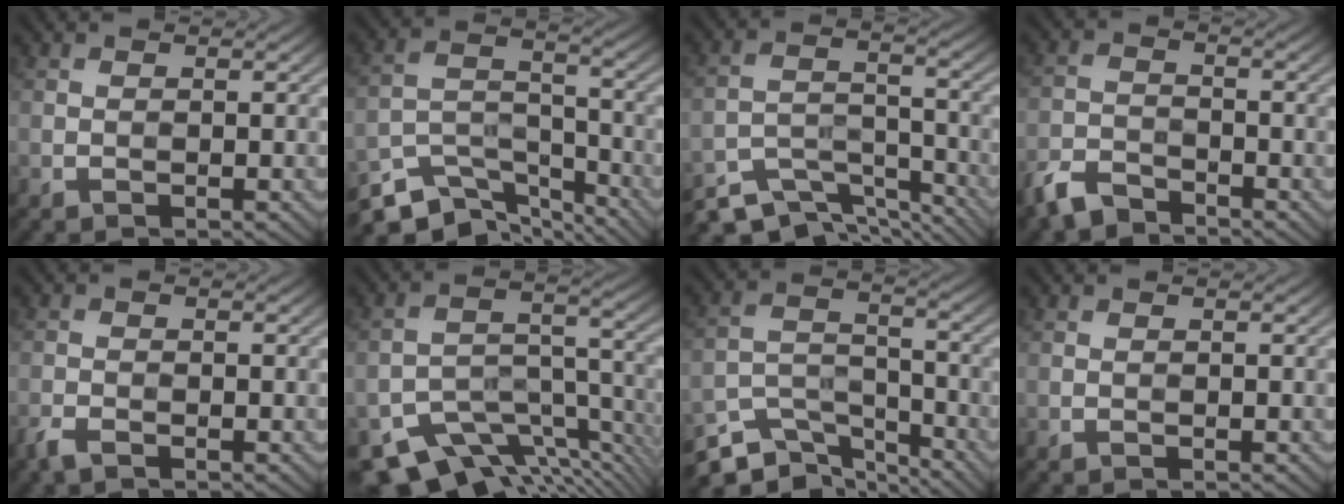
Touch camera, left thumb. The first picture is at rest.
{"total": 10.2, "force": [-8.4, 4.0, 4.2], "torque": [-0.090, -0.010, -0.153]}
{"total": 9.4, "force": [-8.0, 3.1, 3.6], "torque": [-0.075, -0.008, -0.142]}
{"total": 5.2, "force": [-4.3, 2.0, 2.0], "torque": [-0.041, -0.007, -0.099]}
{"total": 1.8, "force": [-1.4, 0.5, 1.0], "torque": [-0.028, -0.004, -0.034]}
{"total": 11.3, "force": [-8.5, 4.7, 5.7], "torque": [-0.101, -0.022, -0.131]}
{"total": 8.9, "force": [-7.3, 3.4, 3.8], "torque": [-0.080, -0.013, -0.140]}
{"total": 0.0}